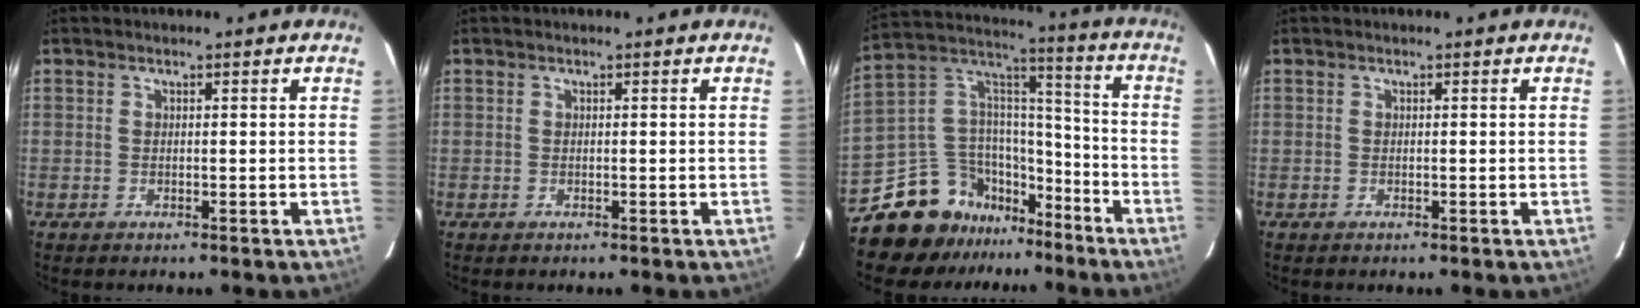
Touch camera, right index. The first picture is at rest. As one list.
[{"total": 0.0}, {"total": 16.4, "force": [-12.6, 9.7, 4.0], "torque": [-0.070, 0.094, -0.215]}, {"total": 0.0}]